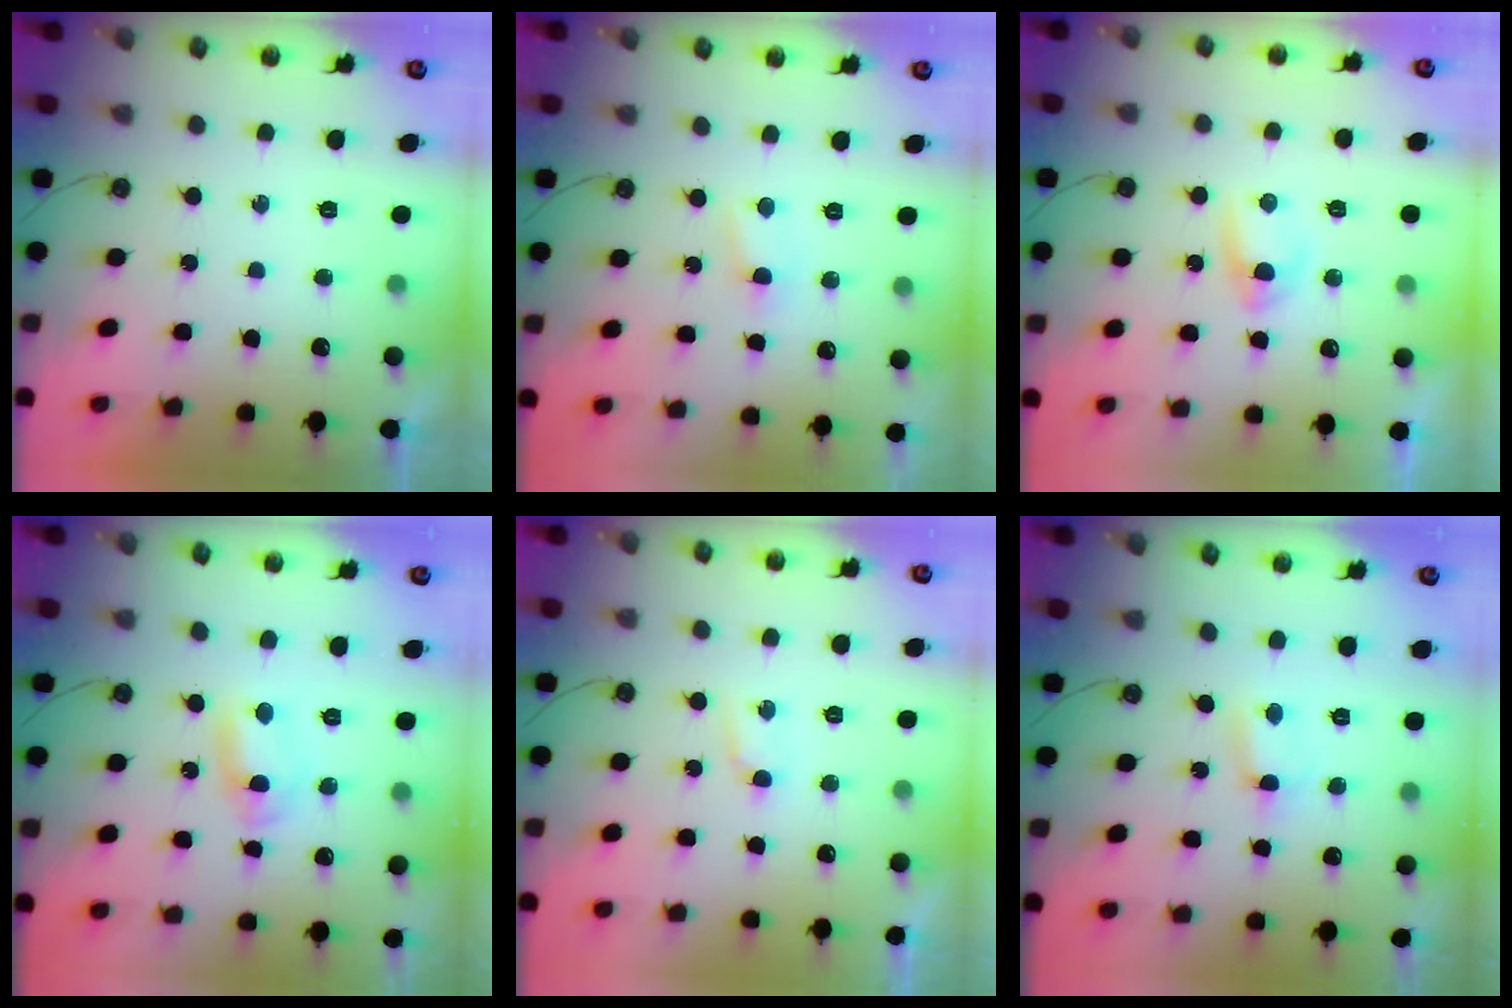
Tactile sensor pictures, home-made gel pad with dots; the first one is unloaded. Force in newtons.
{"total": 2.8, "press": 2.8, "slide": 0.3}
{"total": 3.6, "press": 3.6, "slide": 0.6}
{"total": 2.7, "press": 2.5, "slide": 1.2}
{"total": 4.8, "press": 3.0, "slide": 3.8}
{"total": 0.6, "press": 0.4, "slide": 0.4}